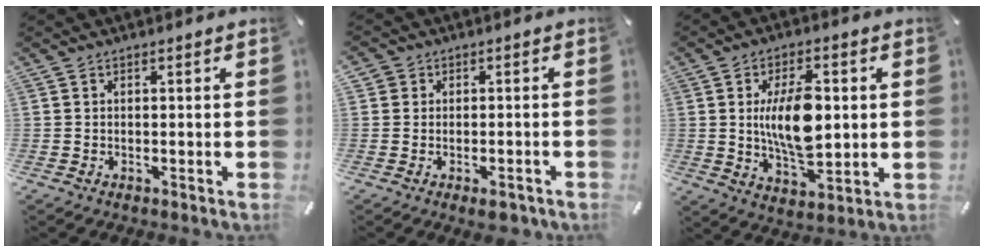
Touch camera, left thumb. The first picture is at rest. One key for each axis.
{"total": 3.2, "fx": -1.8, "fy": 2.3, "fz": 1.4, "tx": -0.019, "ty": 0.015, "tz": -0.032}
{"total": 13.0, "fx": 1.4, "fy": 6.7, "fz": 11.0, "tx": -0.206, "ty": 0.000, "tz": 0.020}